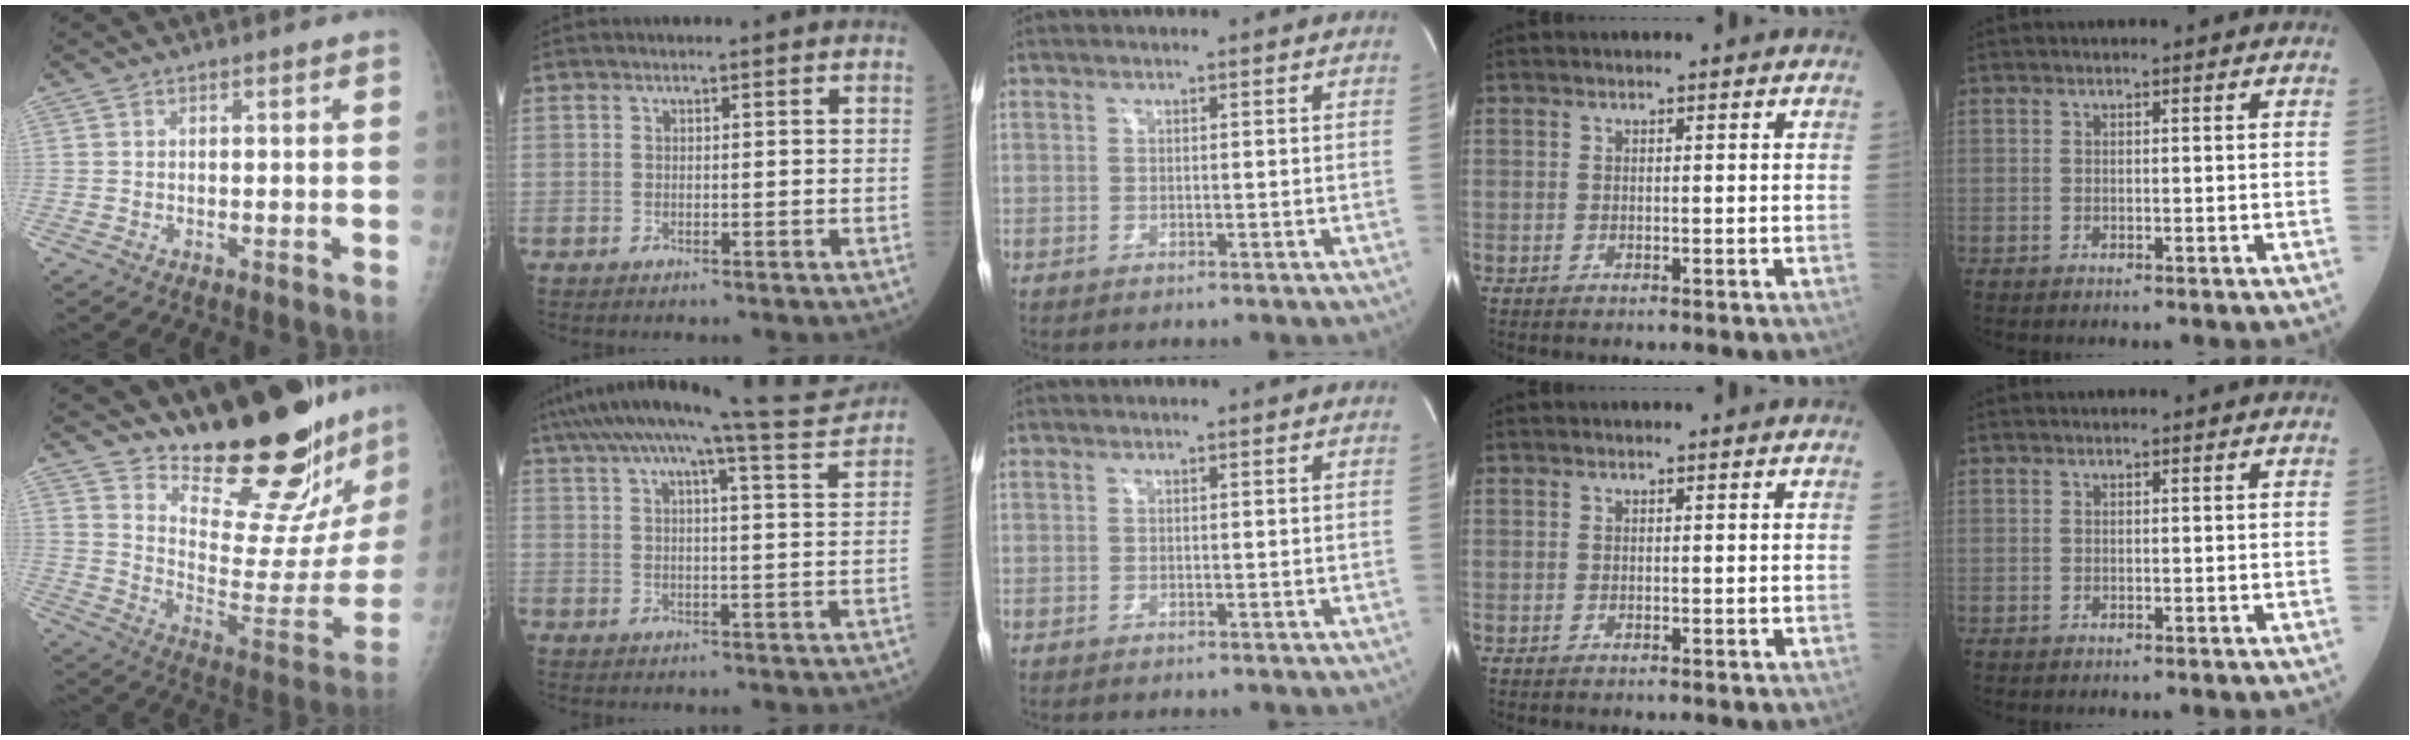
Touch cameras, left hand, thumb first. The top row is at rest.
{"thumb": {"total": 26.4, "force": [22.8, 4.9, 12.5], "torque": [-0.155, -0.196, 0.316]}, "index": {"total": 14.6, "force": [13.0, -1.3, 6.7], "torque": [-0.114, -0.012, 0.173]}}